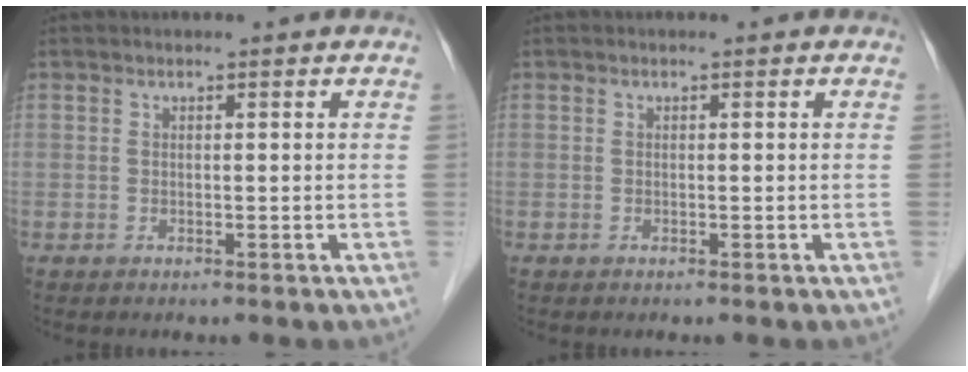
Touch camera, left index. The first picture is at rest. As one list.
[{"total": 0.0}]